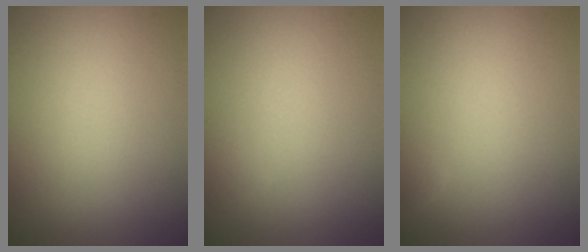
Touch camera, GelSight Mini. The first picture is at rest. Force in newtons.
{"total": 0.5, "press": 0.5, "slide": 0.1}
{"total": 1.2, "press": 1.2, "slide": 0.0}